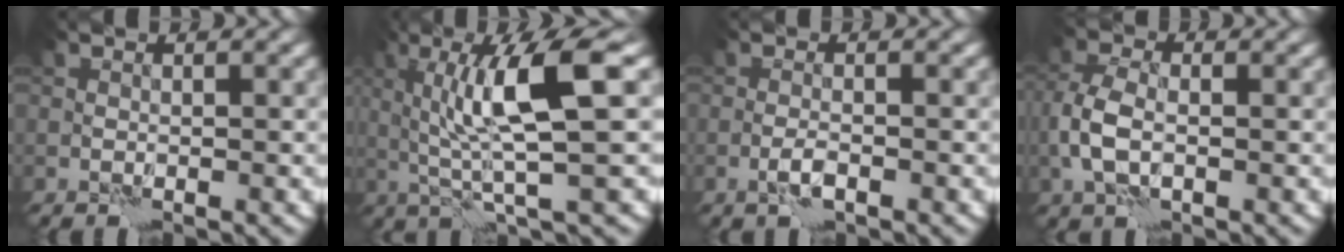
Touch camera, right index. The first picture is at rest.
{"total": 7.6, "force": [1.9, 1.2, 7.3], "torque": [-0.119, 0.002, 0.035]}
{"total": 1.2, "force": [-0.5, 0.1, 1.0], "torque": [-0.022, 0.000, -0.013]}
{"total": 3.6, "force": [-0.5, 2.1, 2.9], "torque": [-0.070, 0.001, -0.015]}